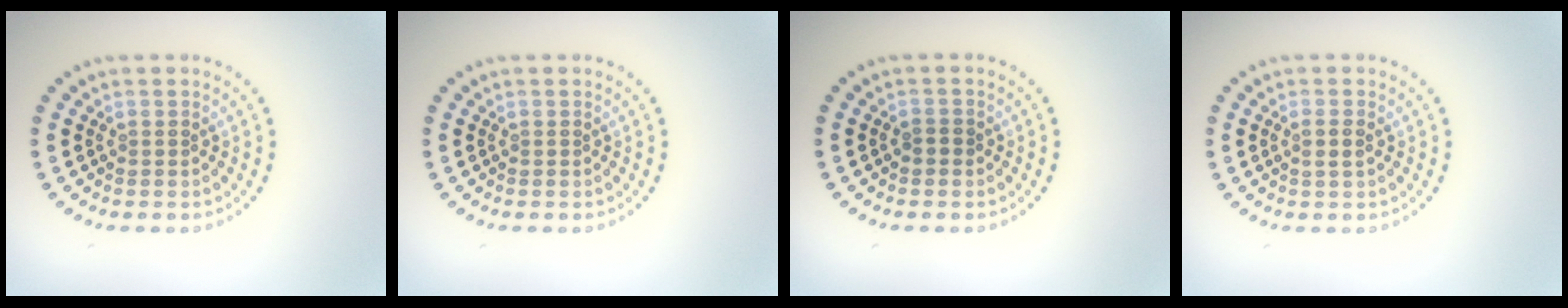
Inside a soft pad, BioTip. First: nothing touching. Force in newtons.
{"total": 0.0}
{"total": 0.9, "press": 0.9, "slide": 0.1}
{"total": 1.2, "press": 1.1, "slide": 0.6}